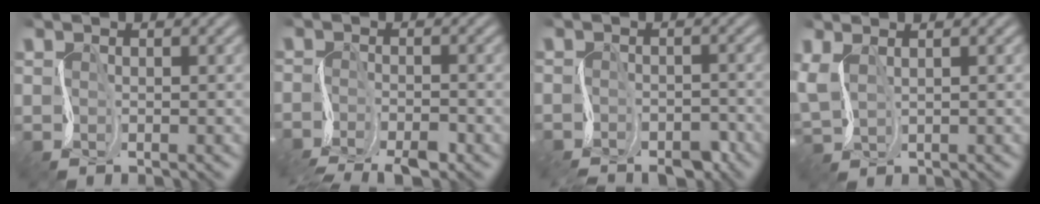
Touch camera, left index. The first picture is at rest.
{"total": 4.5, "force": [-3.8, 0.8, 2.3], "torque": [-0.044, -0.013, -0.077]}
{"total": 3.9, "force": [-3.5, 1.2, 1.0], "torque": [-0.013, -0.005, -0.067]}
{"total": 3.0, "force": [1.4, 1.5, 2.1], "torque": [-0.067, 0.016, 0.030]}